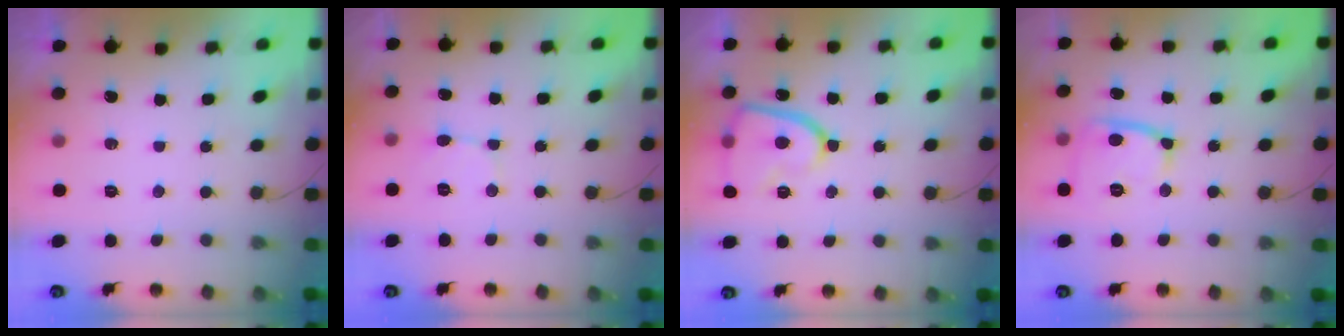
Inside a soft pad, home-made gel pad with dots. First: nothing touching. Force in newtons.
{"total": 2.4, "press": 2.4, "slide": 0.3}
{"total": 13.7, "press": 13.6, "slide": 1.4}
{"total": 12.8, "press": 12.7, "slide": 1.4}